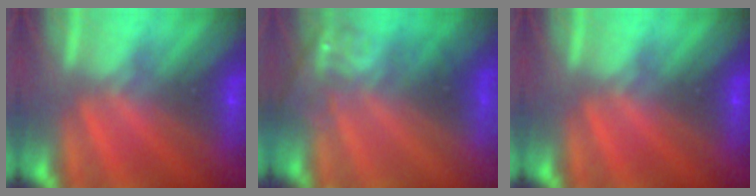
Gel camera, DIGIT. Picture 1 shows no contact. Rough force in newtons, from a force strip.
{"total": 3.2}
{"total": 0.0}